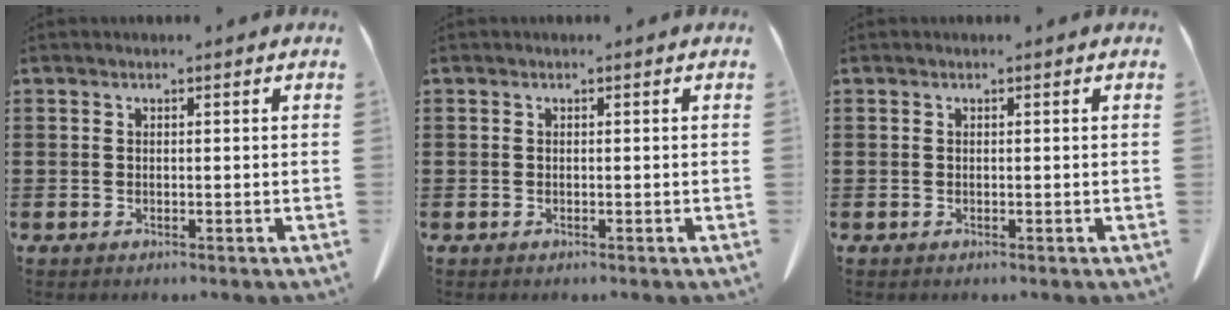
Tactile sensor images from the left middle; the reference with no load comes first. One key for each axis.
{"total": 0.0}
{"total": 0.0}